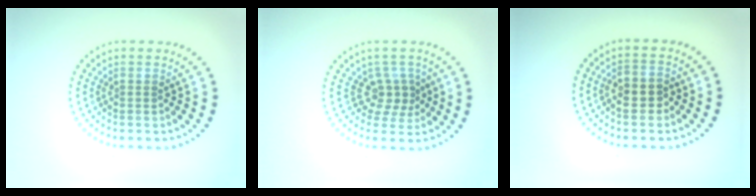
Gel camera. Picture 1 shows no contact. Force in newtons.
{"total": 2.3, "press": 1.7, "slide": 1.5}
{"total": 2.6, "press": 2.5, "slide": 0.8}